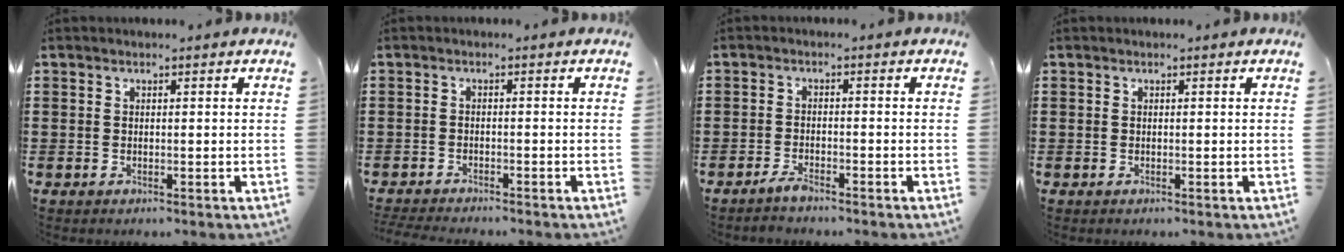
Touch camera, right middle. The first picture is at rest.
{"total": 2.3, "force": [-2.3, 0.2, 0.1], "torque": [-0.013, -0.003, -0.051]}
{"total": 2.1, "force": [-1.8, 0.3, 1.0], "torque": [-0.019, 0.003, -0.035]}
{"total": 0.0}